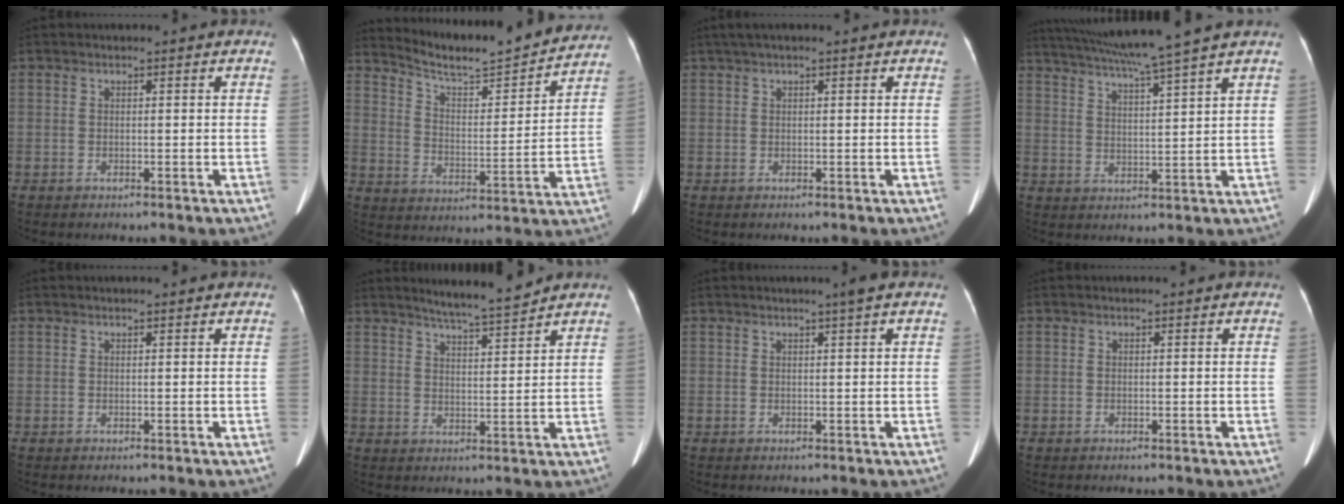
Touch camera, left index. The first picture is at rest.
{"total": 15.8, "force": [15.2, 0.6, 4.4], "torque": [-0.080, -0.020, 0.223]}
{"total": 3.5, "force": [2.6, 0.1, 2.4], "torque": [-0.041, 0.035, 0.044]}
{"total": 12.0, "force": [10.1, -2.3, 5.9], "torque": [-0.105, 0.000, 0.160]}
{"total": 0.9, "force": [0.8, 0.0, 0.4], "torque": [-0.006, 0.014, 0.015]}
{"total": 6.5, "force": [6.0, -0.9, 2.3], "torque": [-0.047, -0.007, 0.100]}
{"total": 1.5, "force": [1.0, -0.4, 1.0], "torque": [-0.019, -0.002, 0.019]}
{"total": 0.0}